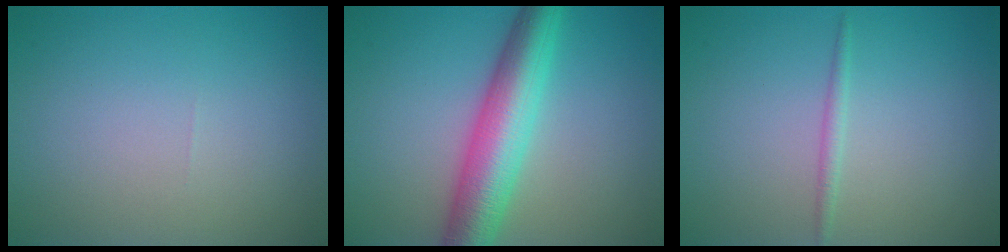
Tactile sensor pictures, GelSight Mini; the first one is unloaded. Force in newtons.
{"total": 7.3, "press": 7.3, "slide": 0.1}
{"total": 1.0, "press": 1.0, "slide": 0.0}